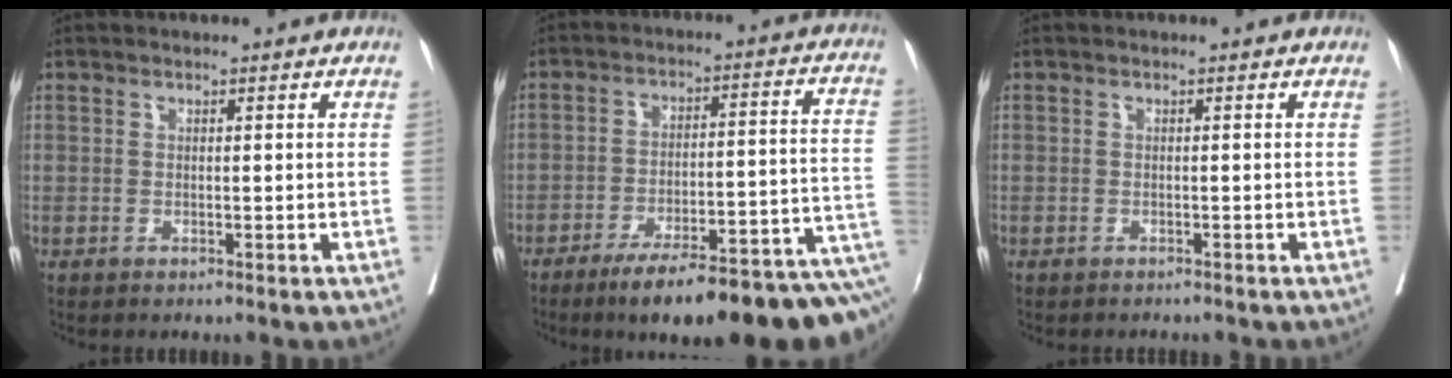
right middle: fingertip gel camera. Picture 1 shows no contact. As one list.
[{"total": 19.5, "force": [-12.8, 3.7, 14.3], "torque": [-0.127, 0.032, -0.183]}, {"total": 1.4, "force": [-1.3, 0.5, 0.3], "torque": [-0.013, -0.003, -0.018]}]